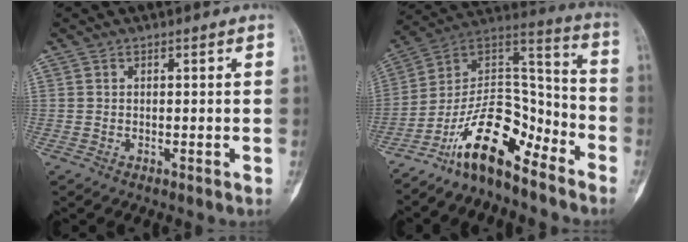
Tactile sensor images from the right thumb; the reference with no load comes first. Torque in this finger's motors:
{"motor_torque": [0.41, 0.70, 1.53, -1.24, 0.33]}